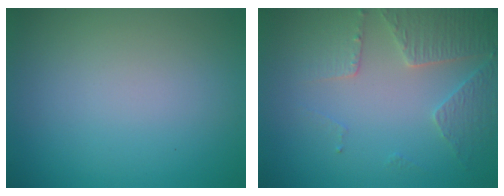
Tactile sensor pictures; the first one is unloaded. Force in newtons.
{"total": 3.7, "press": 3.5, "slide": 1.2}